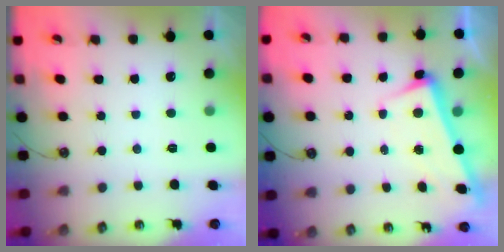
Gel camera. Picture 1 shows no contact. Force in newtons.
{"total": 3.5, "press": 3.3, "slide": 1.1}